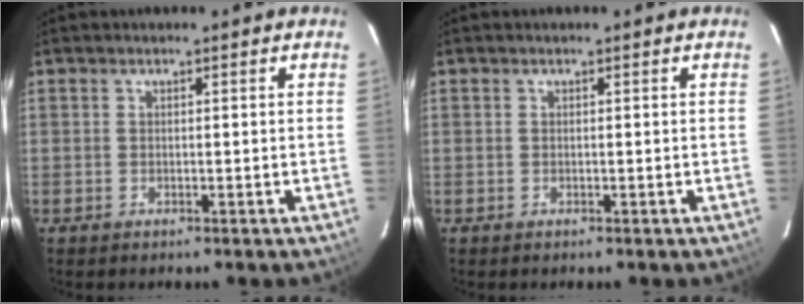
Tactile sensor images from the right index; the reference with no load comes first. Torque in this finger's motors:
{"motor_torque": [0.00, 0.00, 0.00, 0.00]}